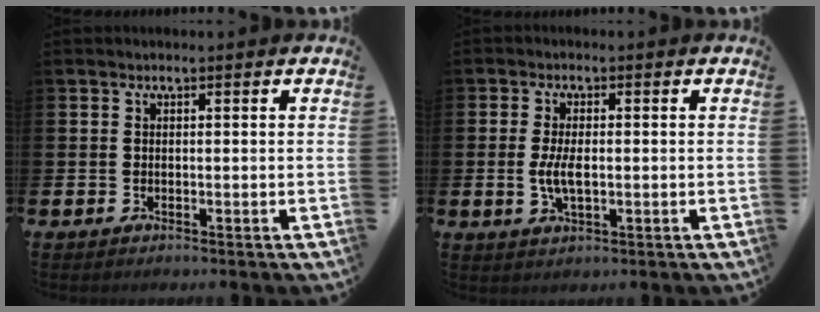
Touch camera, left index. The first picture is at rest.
{"total": 3.7, "force": [-0.1, 1.7, 3.3], "torque": [-0.065, 0.000, -0.007]}